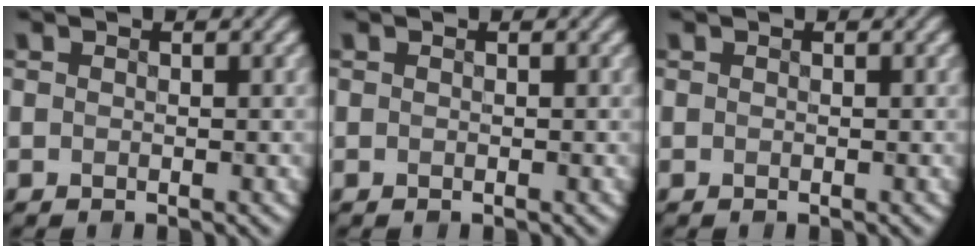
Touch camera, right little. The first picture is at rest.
{"total": 0.0}
{"total": 0.0}